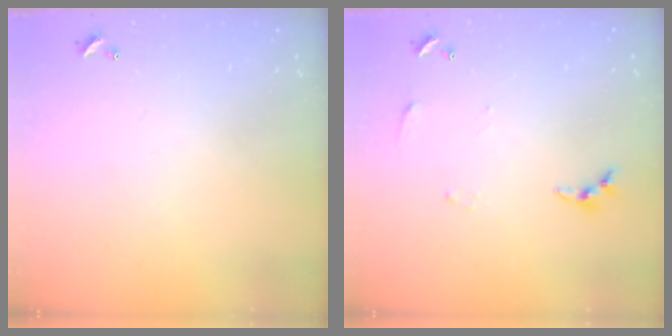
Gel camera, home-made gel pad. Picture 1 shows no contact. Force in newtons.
{"total": 4.5, "press": 4.5, "slide": 0.1}